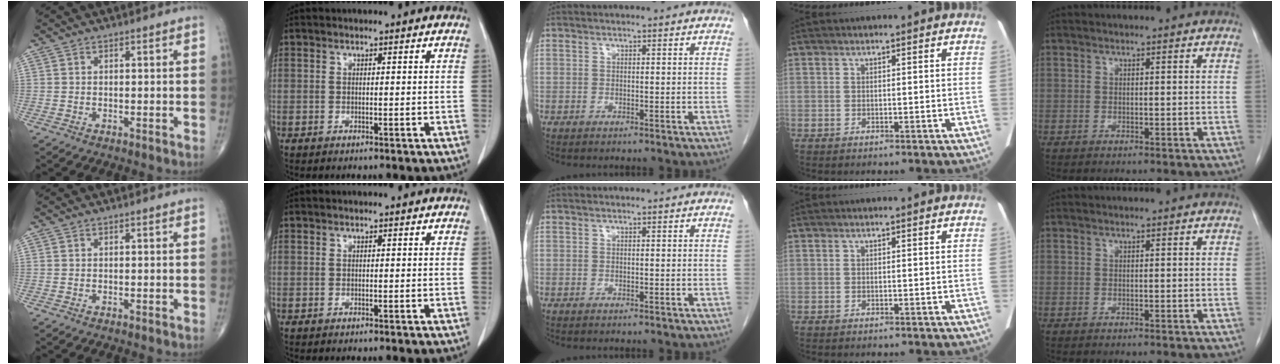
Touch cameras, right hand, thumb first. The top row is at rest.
{}